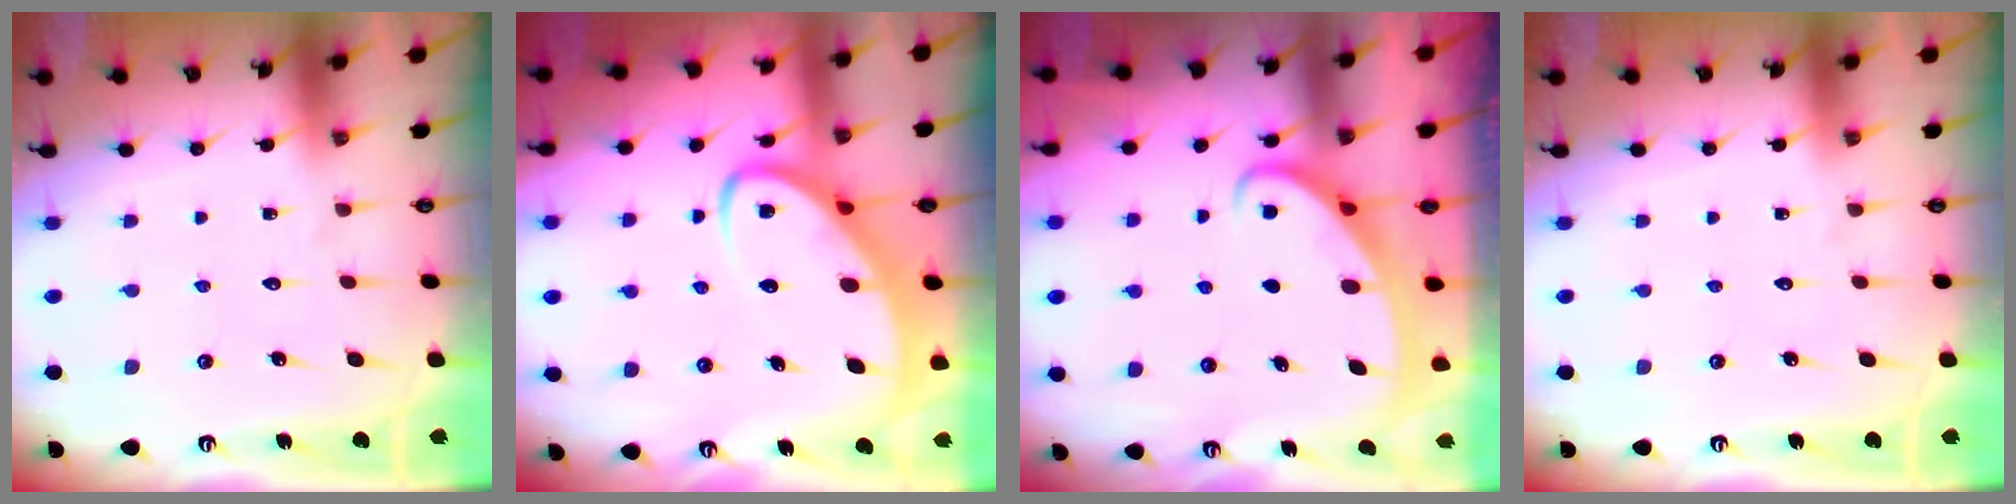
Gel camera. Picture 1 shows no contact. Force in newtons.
{"total": 5.8, "press": 5.8, "slide": 0.7}
{"total": 2.6, "press": 2.6, "slide": 0.4}
{"total": 0.0}